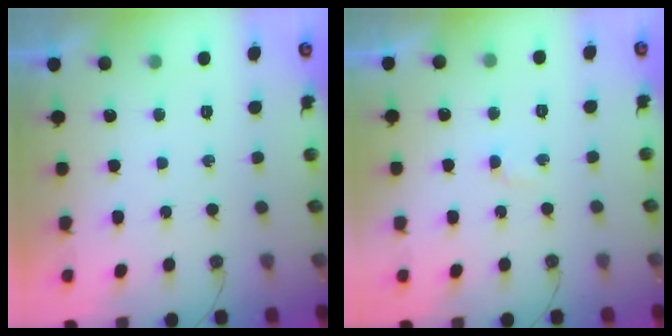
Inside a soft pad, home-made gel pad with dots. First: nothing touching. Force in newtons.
{"total": 1.8, "press": 1.4, "slide": 1.1}